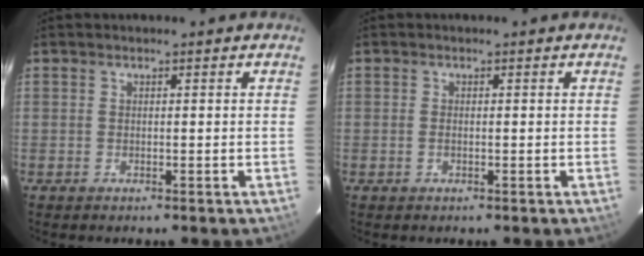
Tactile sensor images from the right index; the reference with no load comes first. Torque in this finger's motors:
{"motor_torque": [-0.24, 0.03, -0.09, -0.01]}